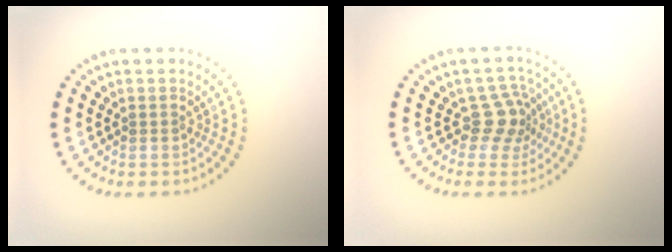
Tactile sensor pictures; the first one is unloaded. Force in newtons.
{"total": 2.9, "press": 2.2, "slide": 2.0}